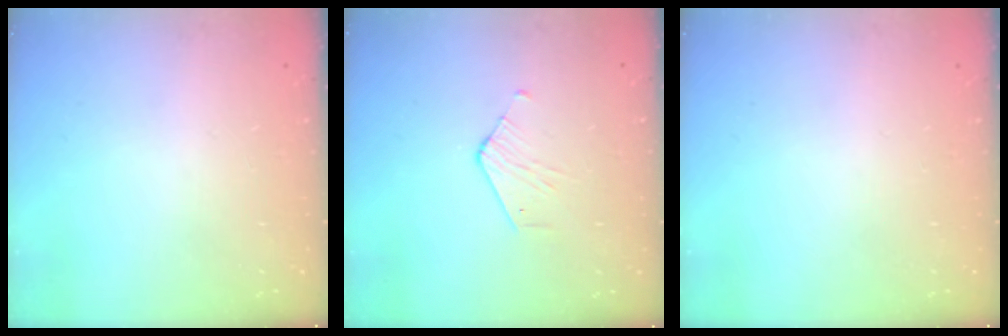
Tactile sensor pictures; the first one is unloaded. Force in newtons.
{"total": 3.1, "press": 3.1, "slide": 0.3}
{"total": 0.0}